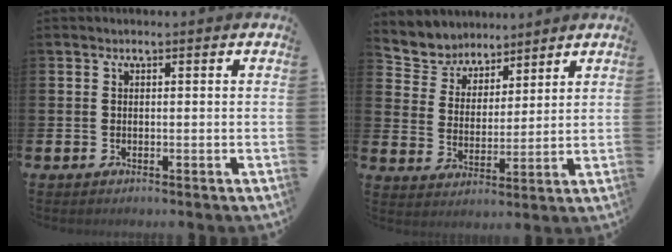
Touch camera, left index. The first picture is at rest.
{"total": 5.4, "force": [4.9, 2.2, -0.9], "torque": [-0.016, -0.038, 0.086]}